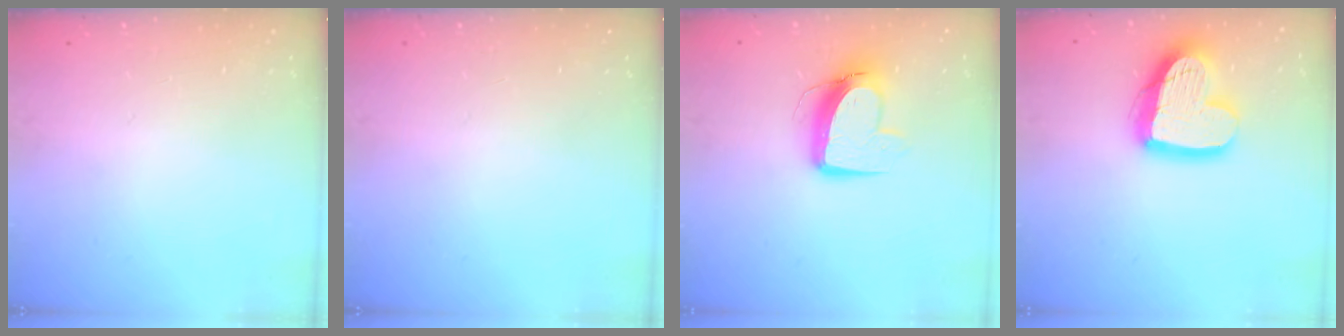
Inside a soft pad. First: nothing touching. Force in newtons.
{"total": 0.0}
{"total": 10.9, "press": 10.9, "slide": 1.2}
{"total": 17.4, "press": 17.3, "slide": 1.5}